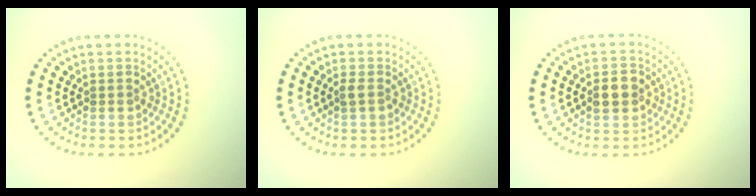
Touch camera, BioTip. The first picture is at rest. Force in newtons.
{"total": 0.8, "press": 0.8, "slide": 0.2}
{"total": 2.4, "press": 2.4, "slide": 0.2}